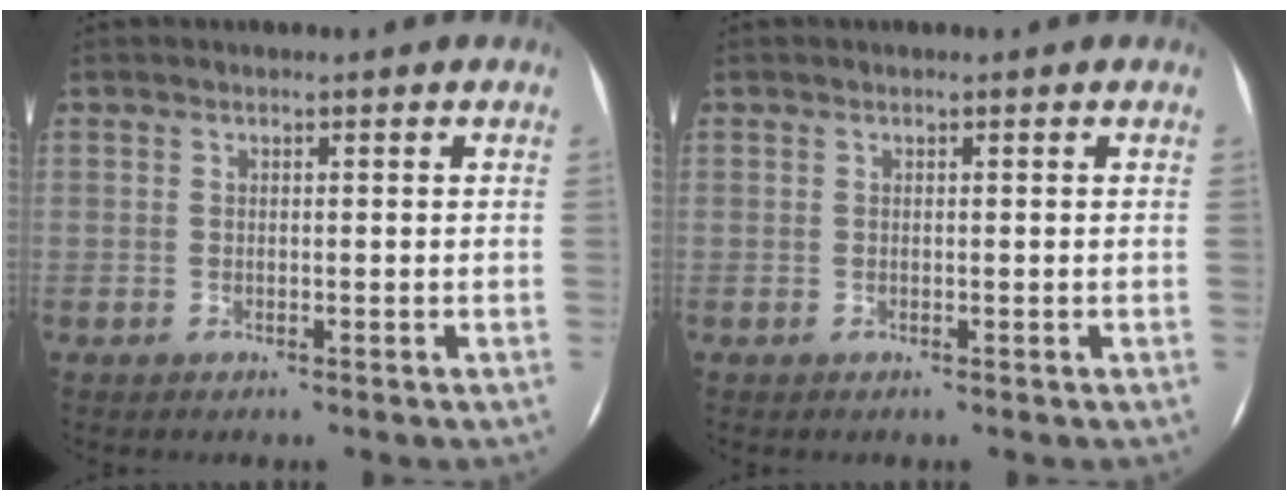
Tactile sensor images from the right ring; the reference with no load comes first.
{"total": 0.0}